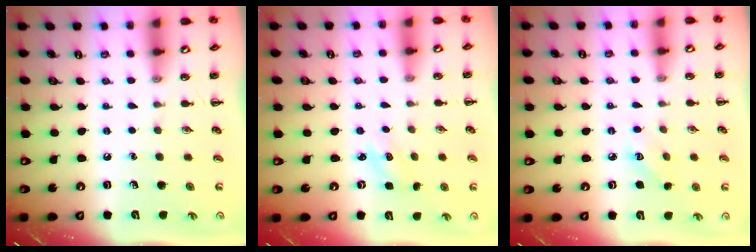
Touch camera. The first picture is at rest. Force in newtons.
{"total": 2.1, "press": 2.0, "slide": 0.6}
{"total": 3.3, "press": 3.2, "slide": 0.9}